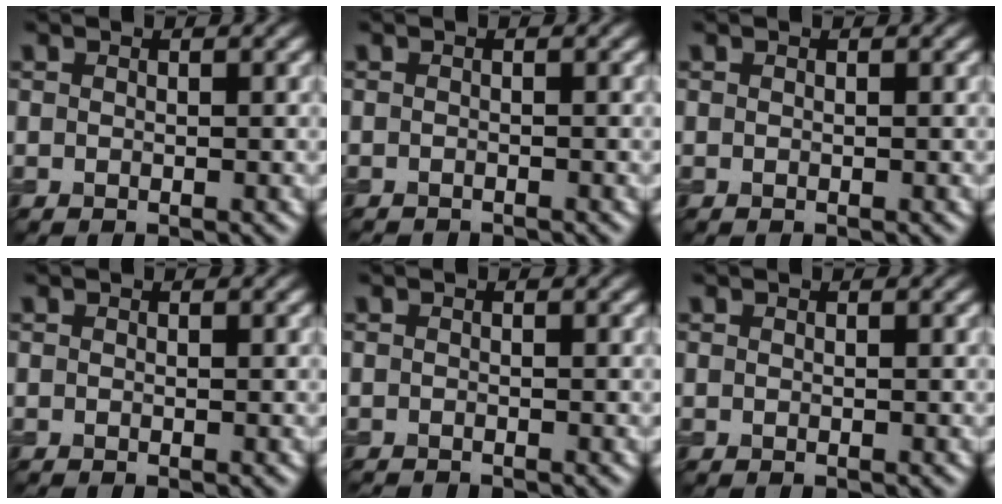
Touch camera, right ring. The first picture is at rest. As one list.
[{"total": 1.4, "force": [-1.4, 0.1, 0.2], "torque": [0.004, -0.009, -0.021]}, {"total": 0.0}, {"total": 0.0}, {"total": 1.0, "force": [-1.0, 0.0, 0.2], "torque": [0.002, -0.007, -0.018]}, {"total": 0.0}]